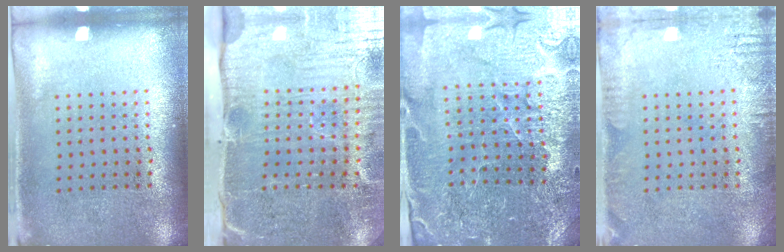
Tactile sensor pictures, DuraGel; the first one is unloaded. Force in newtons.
{"total": 5.4, "press": 4.4, "slide": 3.2}
{"total": 3.9, "press": 3.8, "slide": 0.6}
{"total": 2.2, "press": 2.2, "slide": 0.3}